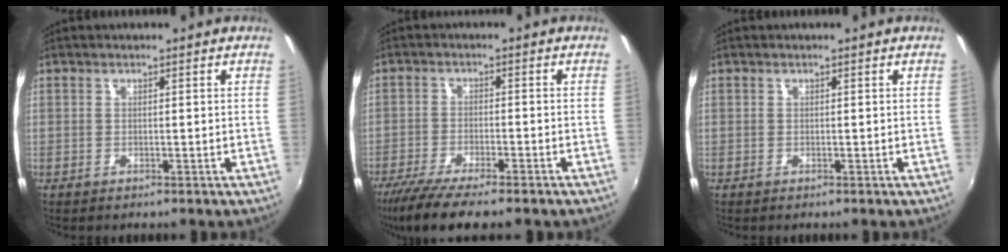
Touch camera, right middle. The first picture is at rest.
{"total": 10.3, "force": [-8.2, 1.4, 6.0], "torque": [-0.136, -0.035, -0.141]}
{"total": 0.0}